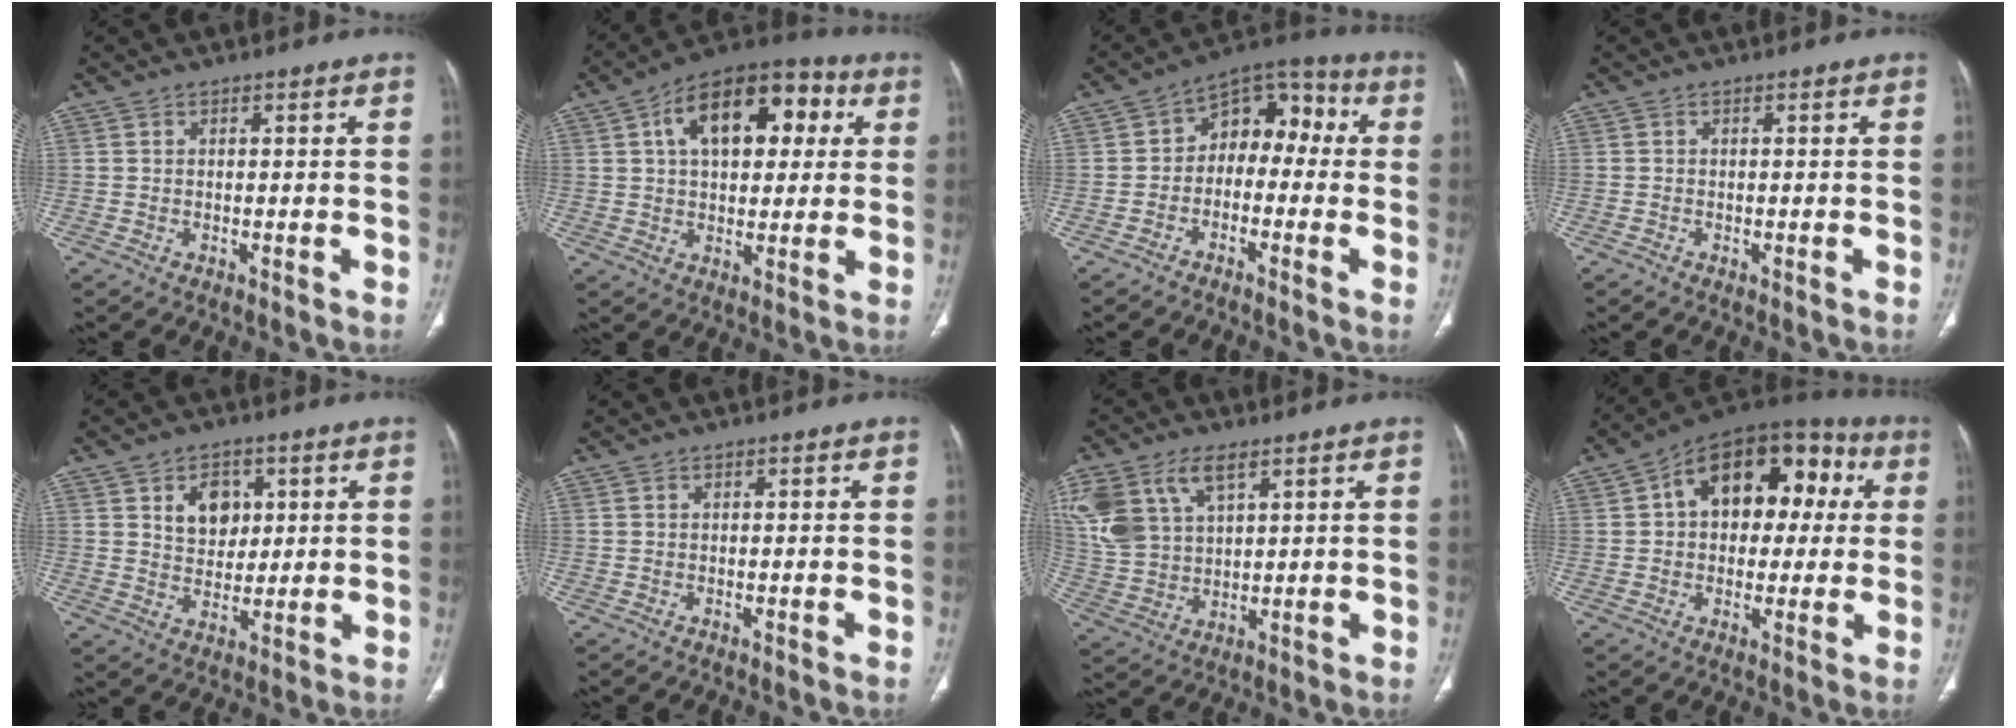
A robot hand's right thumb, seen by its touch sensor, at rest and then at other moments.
{"total": 17.8, "force": [5.2, 10.2, 13.7], "torque": [-0.171, 0.020, 0.071]}
{"total": 10.0, "force": [-0.7, 7.1, 6.9], "torque": [-0.056, 0.048, -0.030]}
{"total": 0.0}
{"total": 7.2, "force": [2.6, 5.4, 4.1], "torque": [-0.033, -0.014, 0.045]}
{"total": 0.0}
{"total": 13.2, "force": [7.1, 6.1, 9.2], "torque": [-0.199, -0.011, 0.153]}
{"total": 19.1, "force": [4.1, 12.3, 14.1], "torque": [-0.157, 0.039, 0.052]}